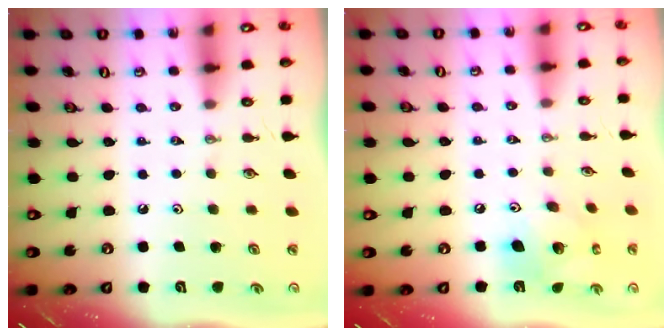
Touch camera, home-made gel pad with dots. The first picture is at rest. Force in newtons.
{"total": 13.7, "press": 13.6, "slide": 1.7}